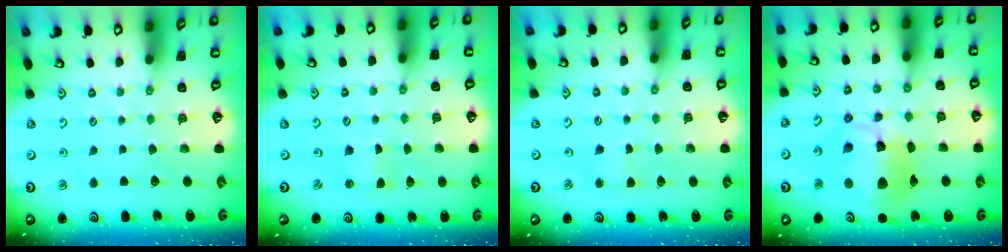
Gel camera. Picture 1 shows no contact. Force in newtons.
{"total": 0.6, "press": 0.6, "slide": 0.1}
{"total": 2.6, "press": 2.6, "slide": 0.2}
{"total": 19.0, "press": 18.8, "slide": 2.4}